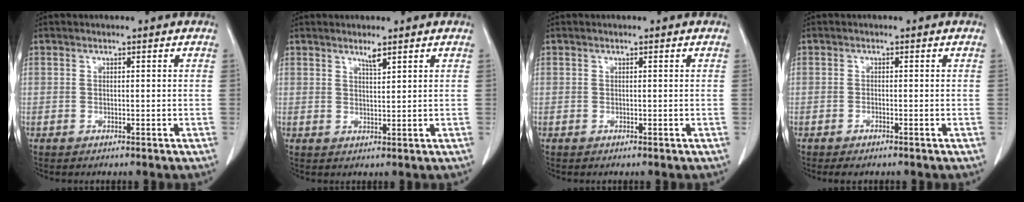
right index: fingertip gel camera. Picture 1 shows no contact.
{"total": 1.7, "force": [1.4, 0.0, 1.0], "torque": [-0.019, -0.005, 0.027]}
{"total": 0.0}
{"total": 1.5, "force": [-1.2, 0.3, 0.9], "torque": [-0.013, -0.003, -0.014]}